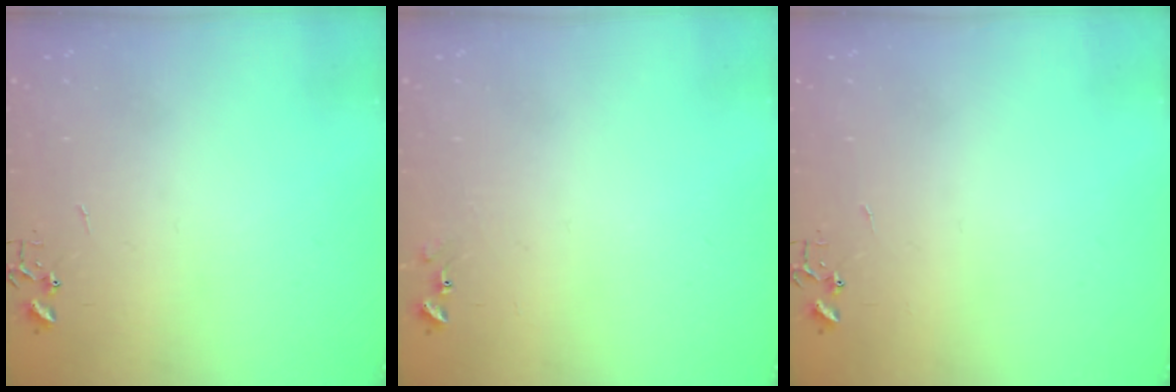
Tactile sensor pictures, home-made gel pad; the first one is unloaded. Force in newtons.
{"total": 6.0, "press": 5.9, "slide": 0.6}
{"total": 0.0}